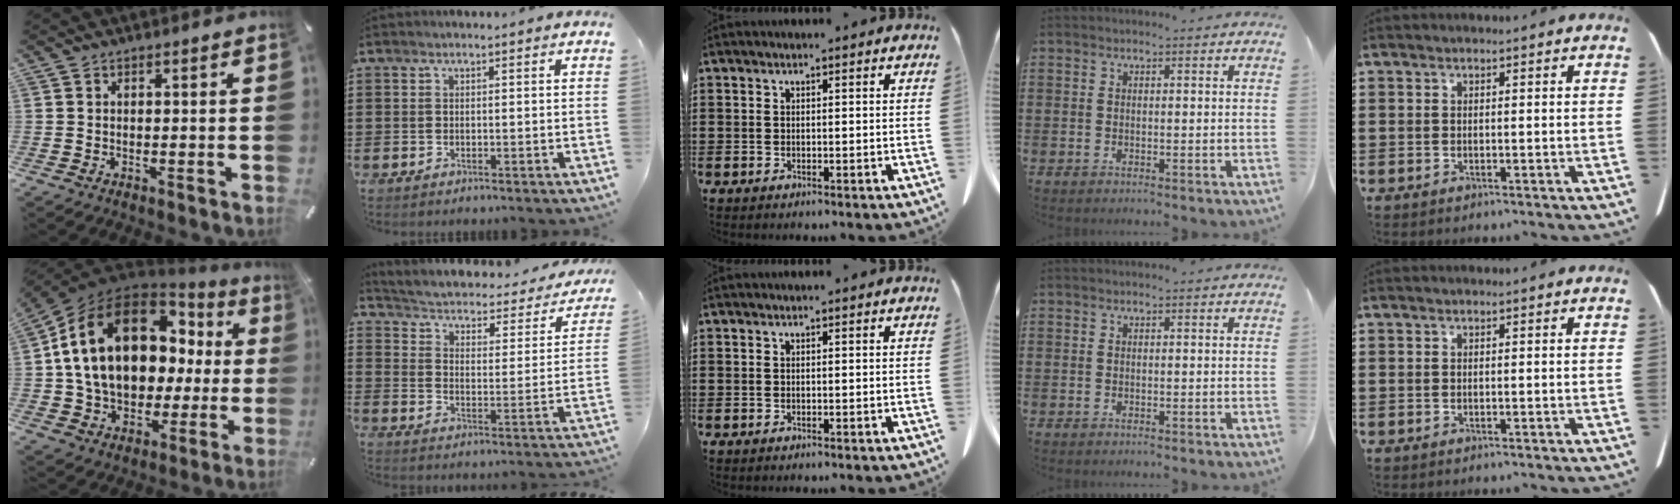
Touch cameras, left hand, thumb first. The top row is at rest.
{"thumb": {"total": 21.9, "force": [5.6, 15.2, 14.7], "torque": [-0.278, -0.018, 0.100]}, "index": {"total": 1.7, "force": [1.0, 0.9, 1.1], "torque": [-0.034, -0.021, 0.003]}}